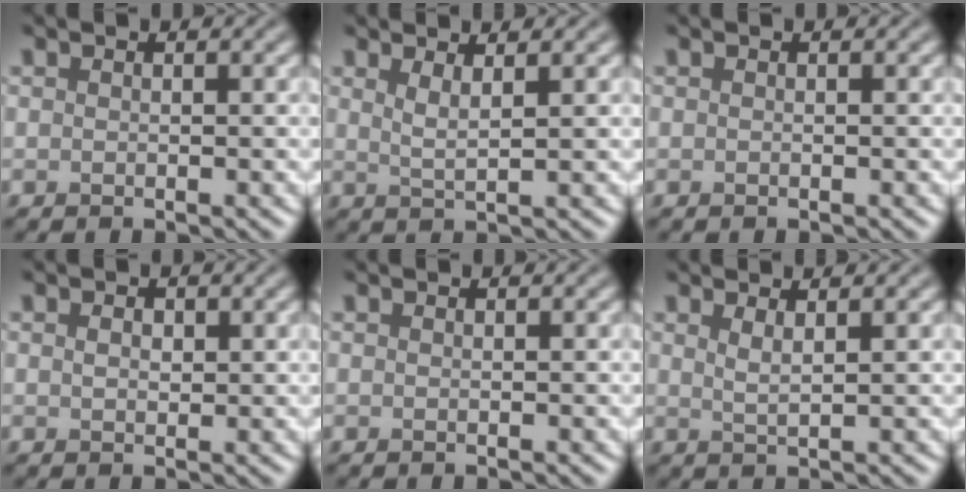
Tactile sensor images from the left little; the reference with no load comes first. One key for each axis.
{"total": 2.0, "fx": 1.1, "fy": 0.5, "fz": 1.5, "tx": -0.024, "ty": -0.003, "tz": 0.019}
{"total": 0.0}
{"total": 1.1, "fx": 0.4, "fy": 0.7, "fz": 0.7, "tx": -0.015, "ty": 0.000, "tz": 0.008}
{"total": 0.0}
{"total": 1.7, "fx": 1.0, "fy": 0.5, "fz": 1.2, "tx": -0.019, "ty": -0.001, "tz": 0.016}